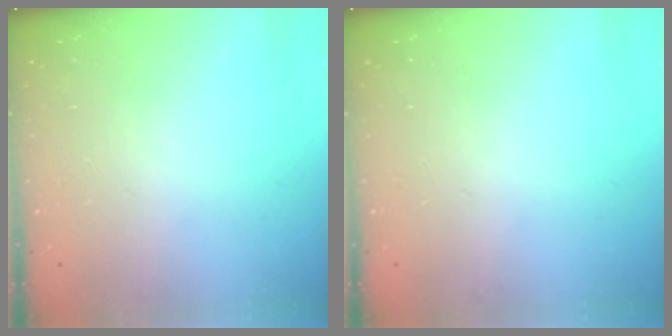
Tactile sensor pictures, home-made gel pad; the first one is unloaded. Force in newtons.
{"total": 0.0}